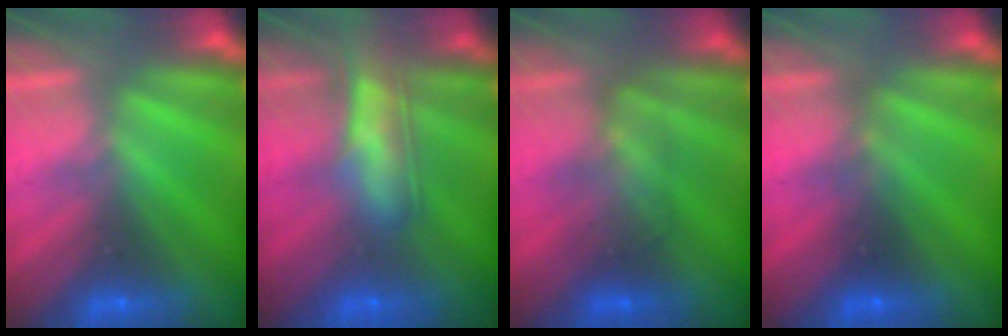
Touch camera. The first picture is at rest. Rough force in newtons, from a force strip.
{"total": 7.9}
{"total": 2.3}
{"total": 2.3}